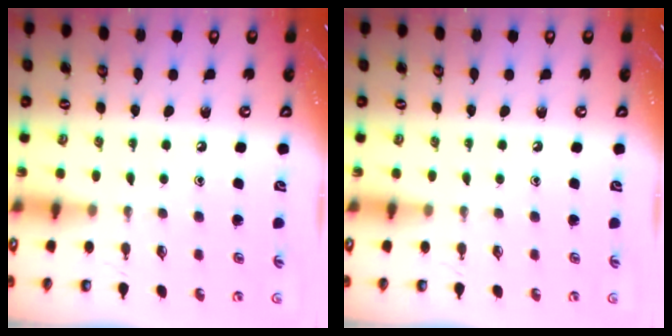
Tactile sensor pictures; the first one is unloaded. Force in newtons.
{"total": 0.0}